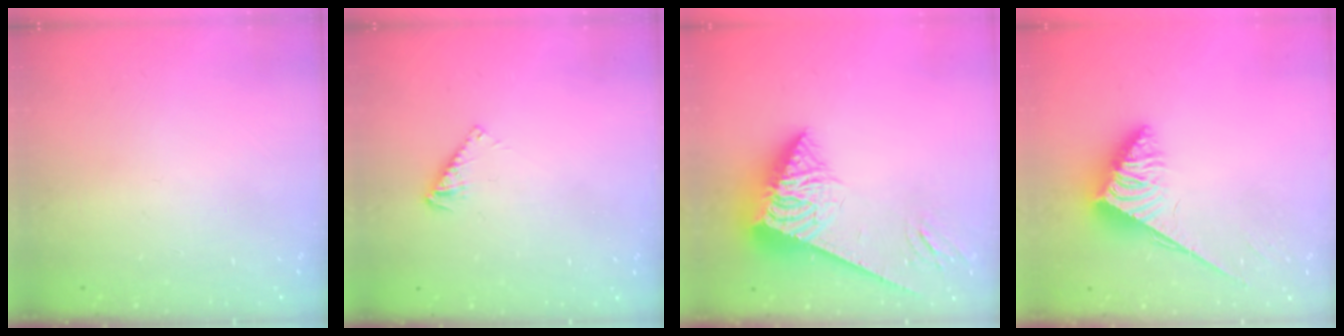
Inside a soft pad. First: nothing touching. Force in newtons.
{"total": 3.4, "press": 3.4, "slide": 0.1}
{"total": 6.7, "press": 6.6, "slide": 1.5}
{"total": 3.8, "press": 3.8, "slide": 0.6}